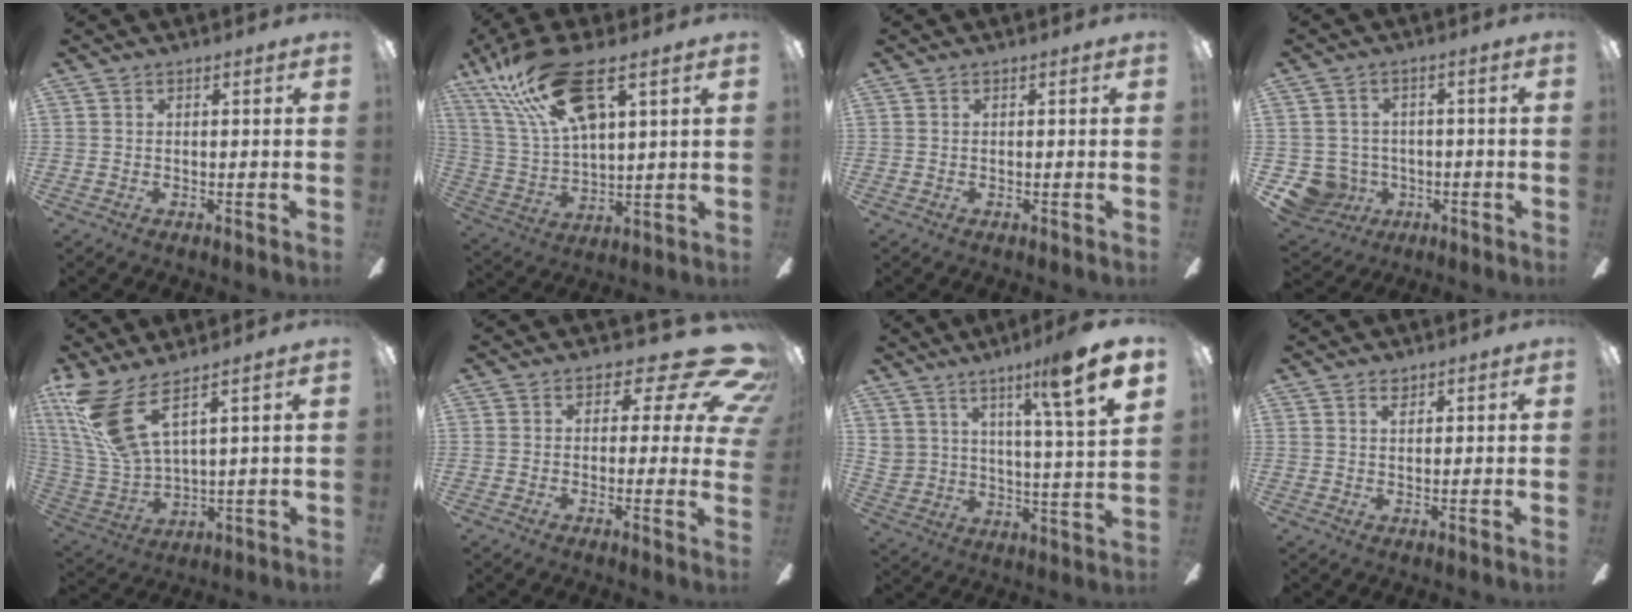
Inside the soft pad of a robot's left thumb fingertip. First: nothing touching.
{"total": 20.2, "force": [11.4, 7.3, 14.9], "torque": [-0.293, -0.037, 0.197]}
{"total": 0.0}
{"total": 7.6, "force": [-2.1, 7.2, 1.4], "torque": [-0.061, 0.009, -0.035]}
{"total": 15.2, "force": [8.6, 5.3, 11.4], "torque": [-0.260, -0.040, 0.155]}
{"total": 13.2, "force": [7.1, 5.7, 9.6], "torque": [-0.120, -0.049, 0.119]}
{"total": 13.9, "force": [10.9, 1.3, 8.6], "torque": [-0.140, -0.076, 0.170]}
{"total": 2.0, "force": [1.5, 1.1, 0.7], "torque": [0.001, -0.006, 0.025]}